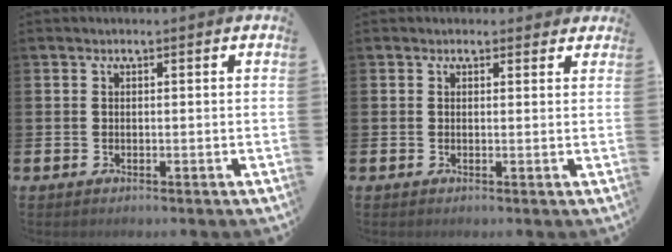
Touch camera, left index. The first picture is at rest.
{"total": 1.1, "force": [0.8, 0.7, 0.1], "torque": [0.003, 0.006, 0.012]}